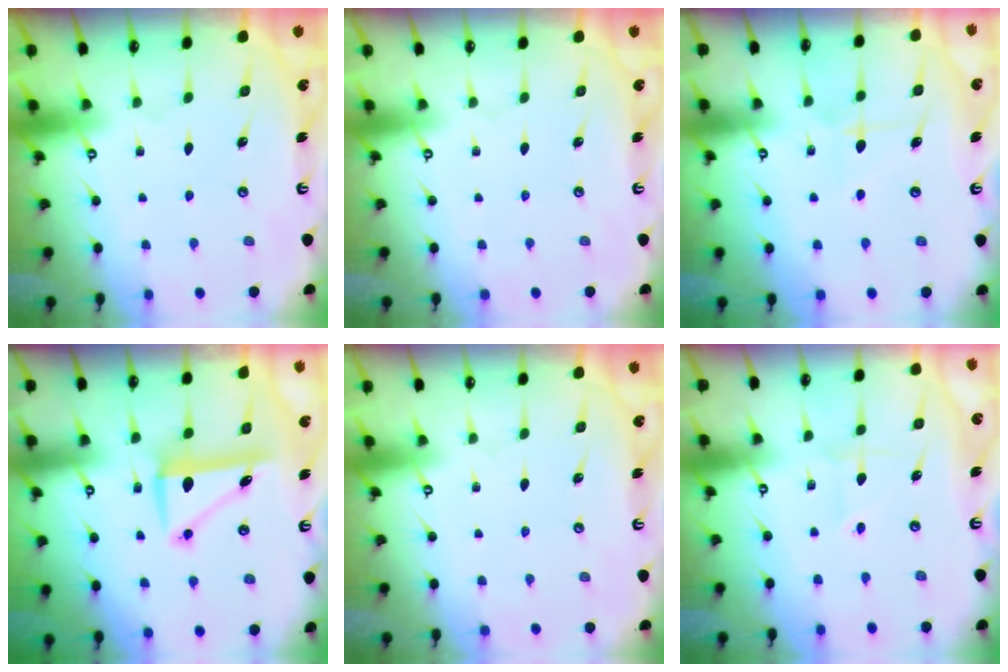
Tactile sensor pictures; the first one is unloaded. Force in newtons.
{"total": 0.0}
{"total": 5.9, "press": 5.9, "slide": 0.3}
{"total": 8.6, "press": 8.6, "slide": 0.7}
{"total": 0.0}
{"total": 3.8, "press": 3.6, "slide": 1.2}